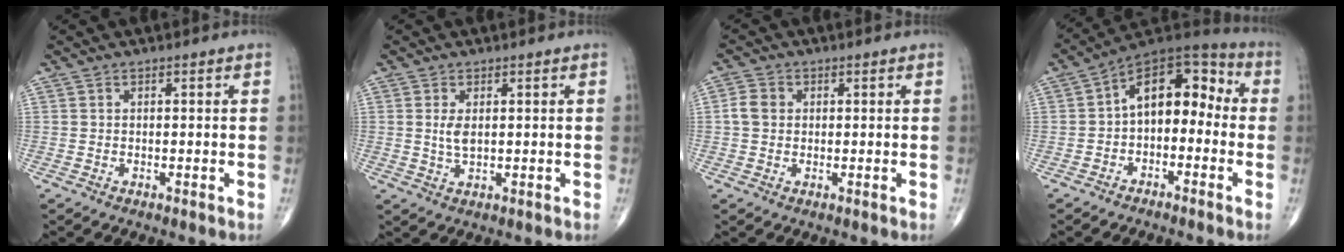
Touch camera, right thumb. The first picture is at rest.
{"total": 3.0, "force": [0.5, 1.5, 2.6], "torque": [-0.051, -0.005, 0.011]}
{"total": 3.4, "force": [0.3, 2.9, 1.9], "torque": [-0.032, 0.007, 0.000]}
{"total": 12.4, "force": [-0.9, 7.9, 9.6], "torque": [-0.106, 0.054, -0.035]}